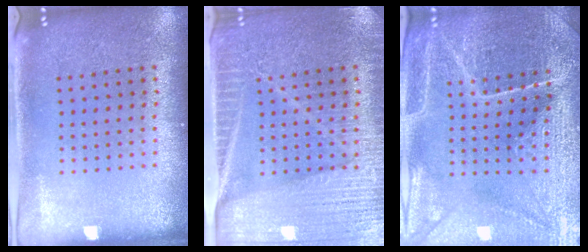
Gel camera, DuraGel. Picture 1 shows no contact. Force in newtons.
{"total": 4.0, "press": 3.7, "slide": 1.5}
{"total": 4.6, "press": 4.4, "slide": 1.2}